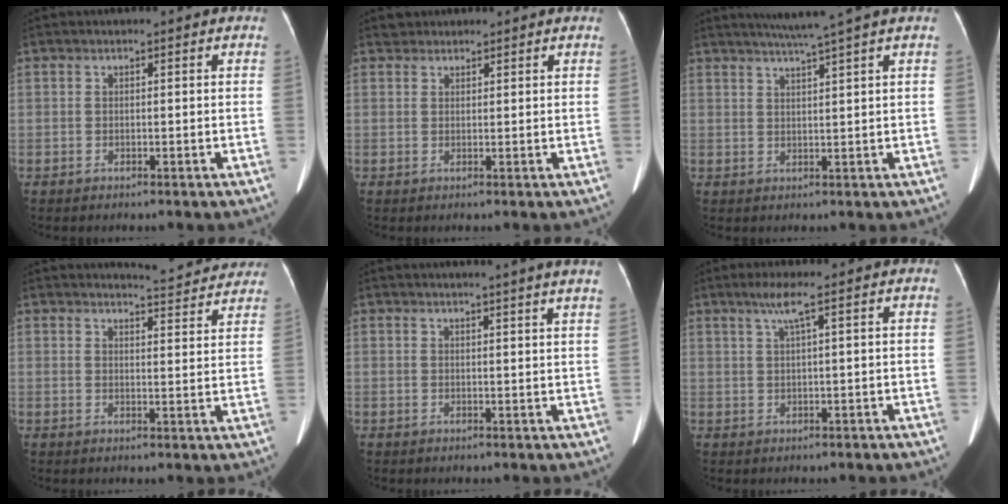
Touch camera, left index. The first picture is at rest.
{"total": 1.1, "force": [0.9, 0.5, -0.2], "torque": [0.000, 0.011, 0.015]}
{"total": 5.8, "force": [4.6, -1.7, 3.1], "torque": [-0.049, 0.005, 0.072]}
{"total": 9.0, "force": [8.9, 1.1, 1.1], "torque": [-0.006, -0.015, 0.093]}
{"total": 6.9, "force": [6.1, -1.1, 3.0], "torque": [-0.035, 0.004, 0.054]}
{"total": 2.8, "force": [1.4, -0.6, 2.3], "torque": [-0.055, 0.005, 0.032]}